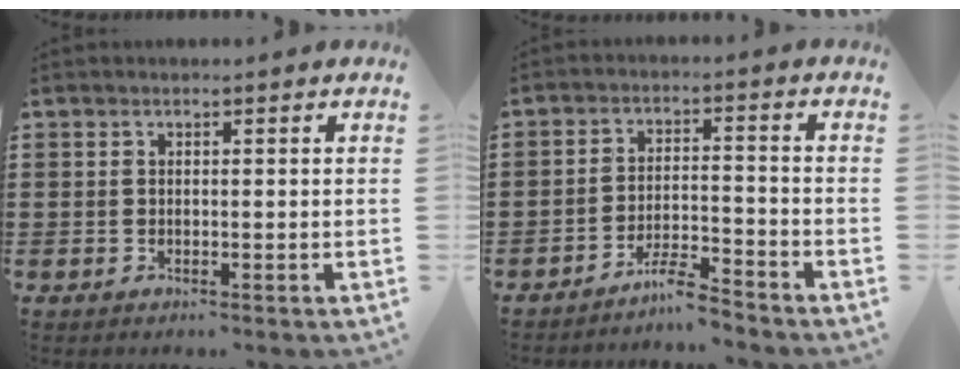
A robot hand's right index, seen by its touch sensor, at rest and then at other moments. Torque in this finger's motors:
{"motor_torque": [-0.18, -0.21, -1.05, -0.21]}